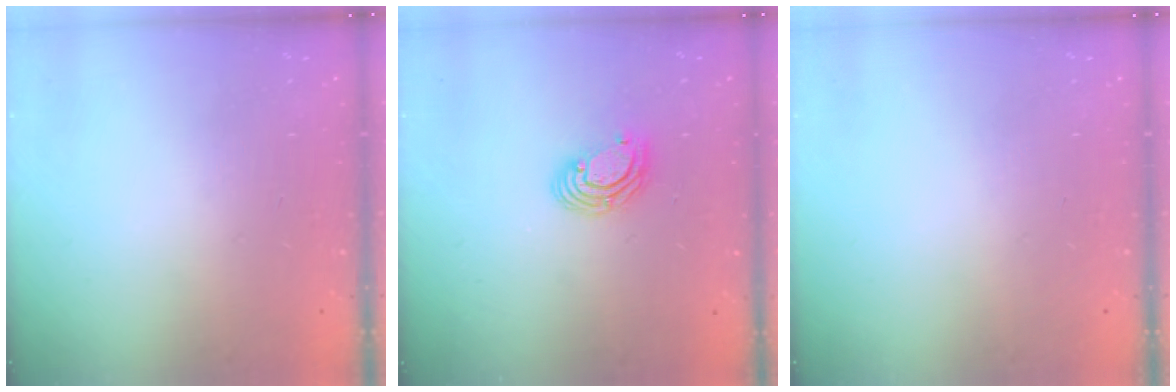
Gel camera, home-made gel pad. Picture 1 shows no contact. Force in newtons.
{"total": 6.0, "press": 6.0, "slide": 0.4}
{"total": 0.0}